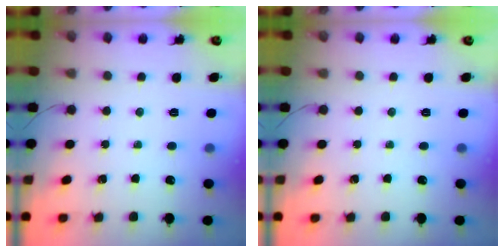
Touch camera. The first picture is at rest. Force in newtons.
{"total": 0.0}